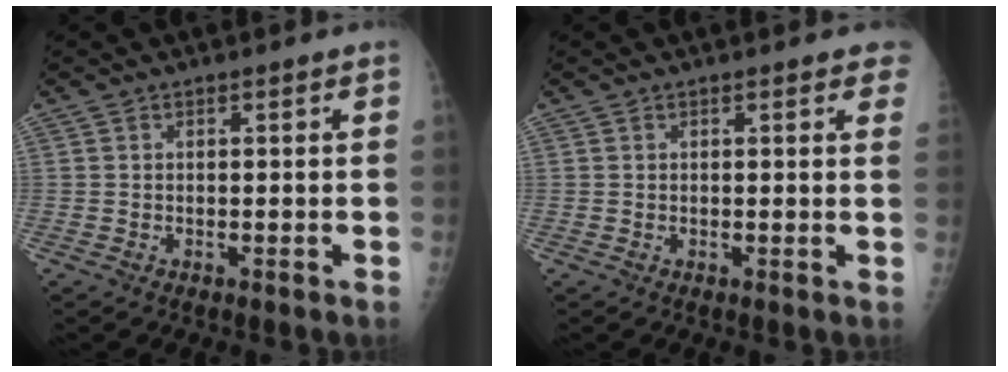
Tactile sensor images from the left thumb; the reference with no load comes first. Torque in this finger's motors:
{"motor_torque": [2.25, 1.07, 0.38, -0.51, 0.06]}